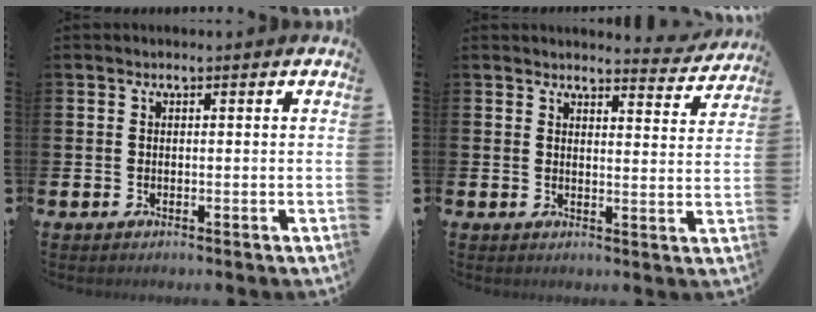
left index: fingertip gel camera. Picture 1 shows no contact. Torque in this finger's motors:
{"motor_torque": [1.01, -1.13, 0.36, 0.04]}